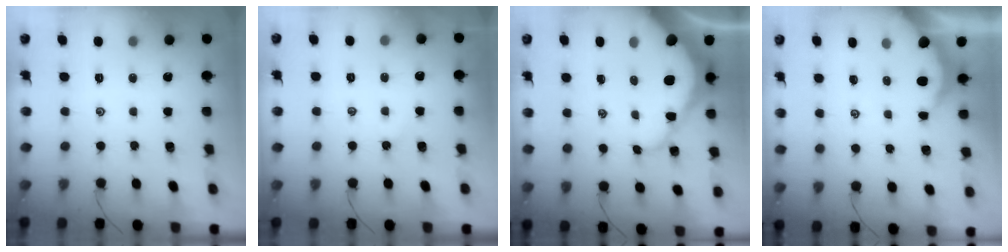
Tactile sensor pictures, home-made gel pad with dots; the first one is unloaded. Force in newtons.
{"total": 3.0, "press": 2.9, "slide": 0.3}
{"total": 11.9, "press": 11.8, "slide": 1.1}
{"total": 2.4, "press": 2.4, "slide": 0.3}